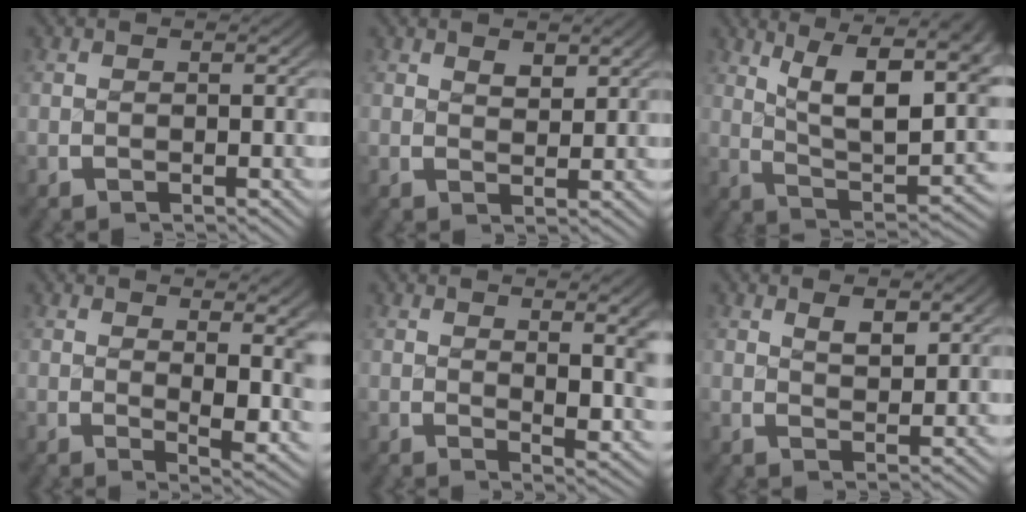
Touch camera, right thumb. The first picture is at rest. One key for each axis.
{"total": 1.6, "fx": 1.4, "fy": 0.5, "fz": 0.7, "tx": -0.006, "ty": -0.009, "tz": 0.030}
{"total": 13.6, "fx": 2.5, "fy": 8.0, "fz": 10.6, "tx": -0.175, "ty": -0.023, "tz": 0.041}
{"total": 5.2, "fx": 1.1, "fy": 2.1, "fz": 4.6, "tx": -0.056, "ty": -0.019, "tz": 0.024}
{"total": 4.6, "fx": 1.5, "fy": 1.5, "fz": 4.1, "tx": -0.046, "ty": -0.010, "tz": 0.027}
{"total": 2.0, "fx": 1.6, "fy": 0.4, "fz": 1.2, "tx": -0.015, "ty": -0.004, "tz": 0.034}